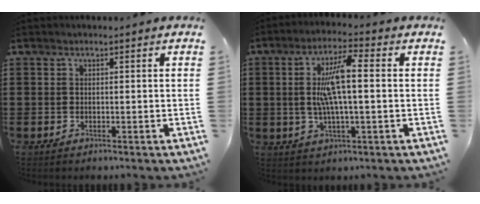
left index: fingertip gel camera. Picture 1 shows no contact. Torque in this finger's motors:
{"motor_torque": [1.68, 0.46, 0.71, 0.21]}